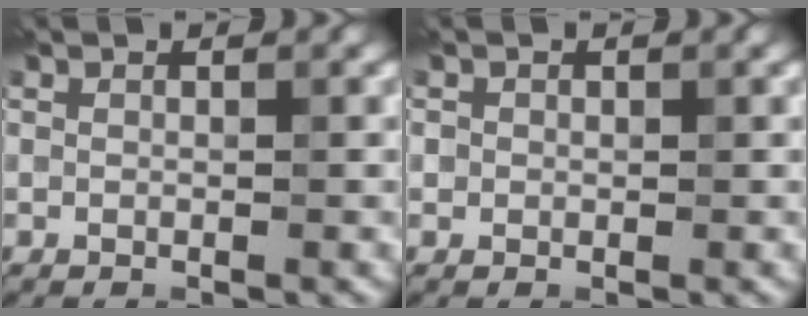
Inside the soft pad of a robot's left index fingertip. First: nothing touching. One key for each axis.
{"total": 1.0, "fx": 0.4, "fy": 0.9, "fz": 0.3, "tx": -0.002, "ty": 0.005, "tz": -0.005}